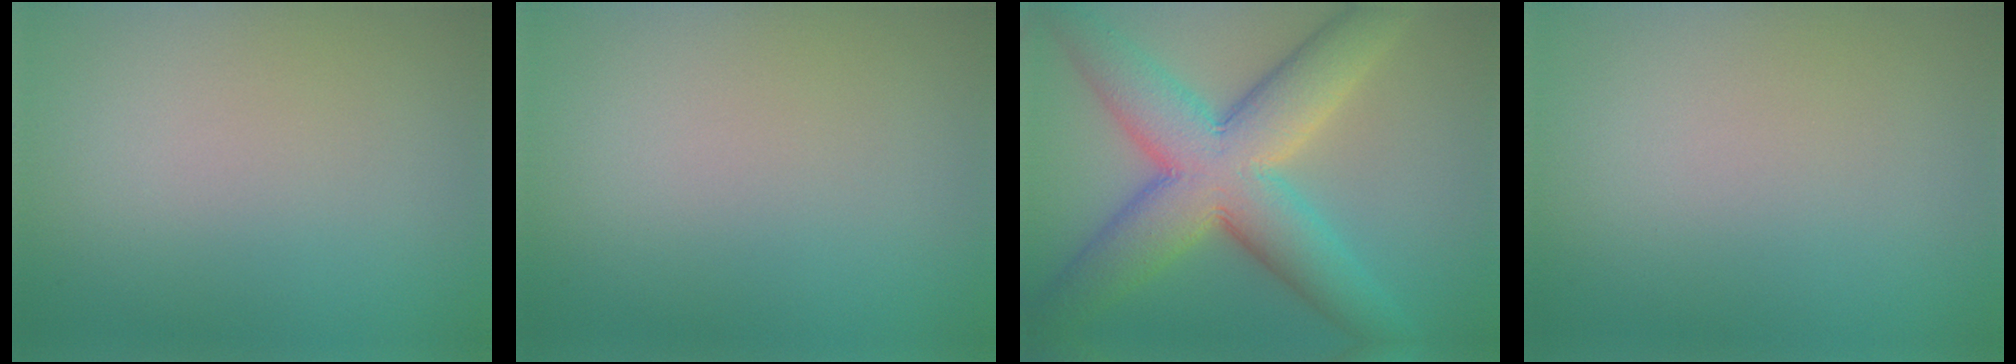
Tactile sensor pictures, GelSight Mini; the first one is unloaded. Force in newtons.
{"total": 0.0}
{"total": 11.0, "press": 11.0, "slide": 0.5}
{"total": 0.0}